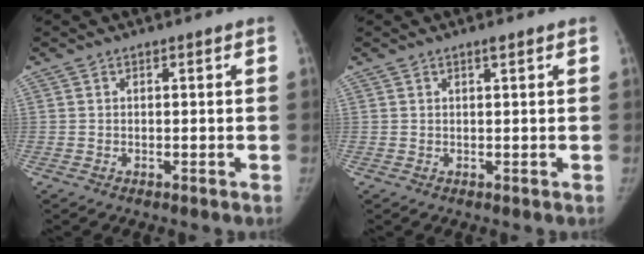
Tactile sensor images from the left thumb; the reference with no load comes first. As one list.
[{"total": 0.8, "force": [0.6, 0.1, 0.6], "torque": [-0.006, -0.002, 0.009]}]